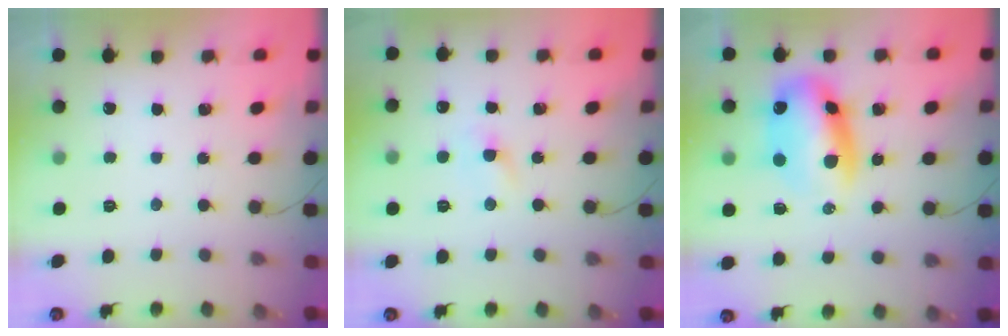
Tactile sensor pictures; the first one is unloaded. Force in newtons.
{"total": 1.6, "press": 1.4, "slide": 0.8}
{"total": 11.9, "press": 11.5, "slide": 3.2}